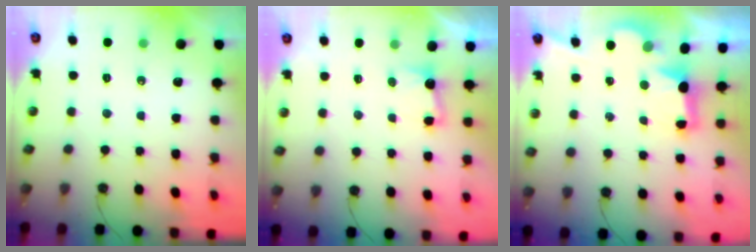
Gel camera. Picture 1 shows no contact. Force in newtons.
{"total": 3.4, "press": 3.3, "slide": 1.1}
{"total": 2.9, "press": 2.7, "slide": 0.9}